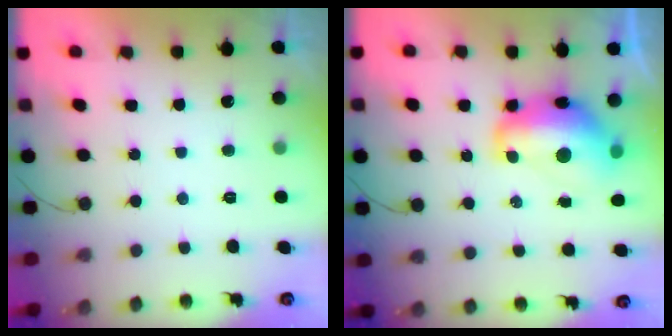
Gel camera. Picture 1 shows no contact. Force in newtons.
{"total": 14.6, "press": 14.6, "slide": 1.0}